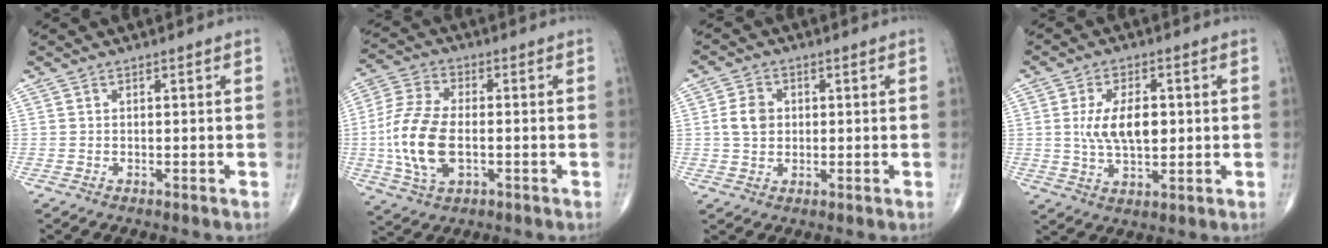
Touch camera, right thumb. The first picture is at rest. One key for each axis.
{"total": 13.8, "fx": -2.0, "fy": 7.6, "fz": 11.3, "tx": -0.244, "ty": 0.007, "tz": -0.037}
{"total": 5.0, "fx": 0.5, "fy": 4.0, "fz": 3.0, "tx": -0.046, "ty": 0.002, "tz": 0.007}
{"total": 9.2, "fx": 0.8, "fy": 4.9, "fz": 7.7, "tx": -0.128, "ty": -0.004, "tz": 0.019}